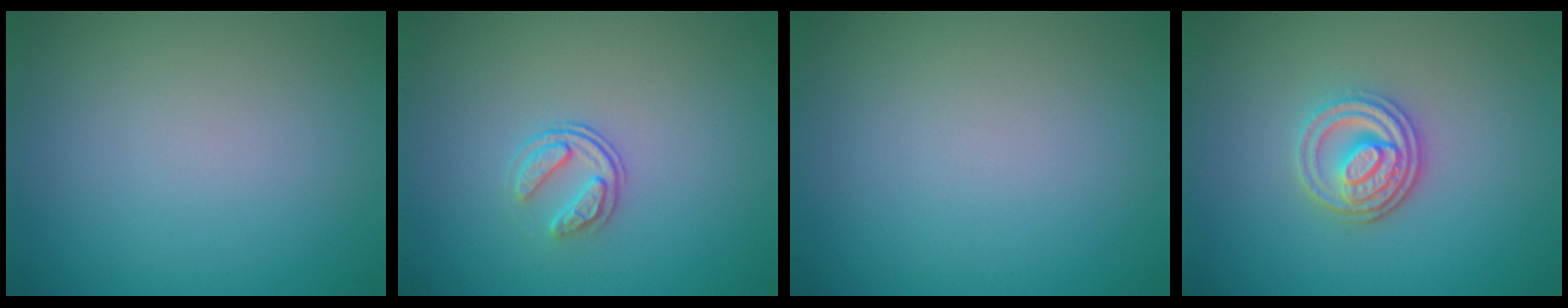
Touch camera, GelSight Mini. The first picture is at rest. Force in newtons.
{"total": 1.9, "press": 1.3, "slide": 1.4}
{"total": 0.0}
{"total": 3.6, "press": 3.1, "slide": 1.9}